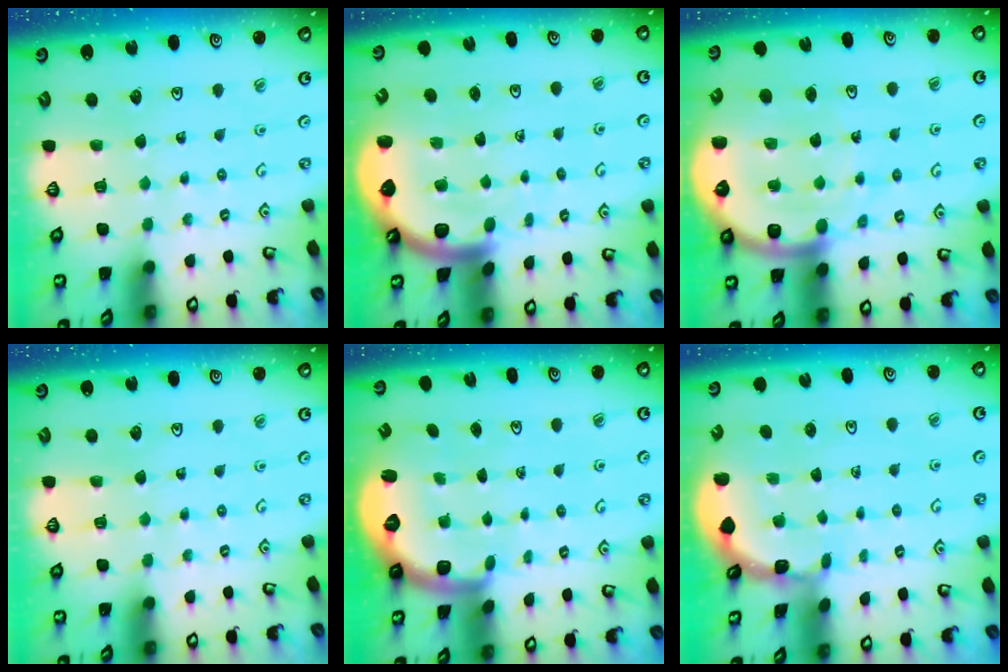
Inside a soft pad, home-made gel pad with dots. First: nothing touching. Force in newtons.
{"total": 5.0, "press": 4.9, "slide": 0.7}
{"total": 10.4, "press": 10.4, "slide": 1.2}
{"total": 0.0}
{"total": 3.4, "press": 2.6, "slide": 2.1}
{"total": 1.0, "press": 1.0, "slide": 0.1}